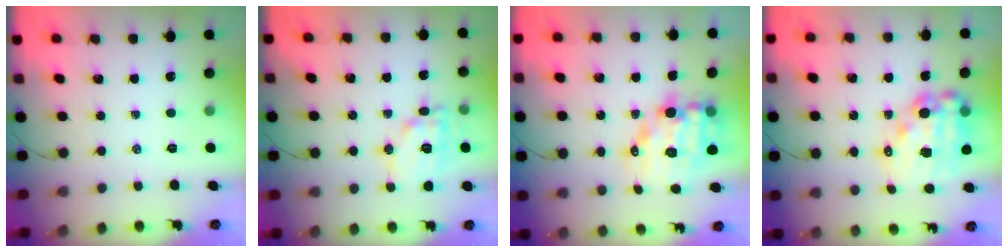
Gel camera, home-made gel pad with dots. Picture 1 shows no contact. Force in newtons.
{"total": 12.5, "press": 12.5, "slide": 0.9}
{"total": 12.1, "press": 11.7, "slide": 3.0}
{"total": 17.3, "press": 16.9, "slide": 3.6}